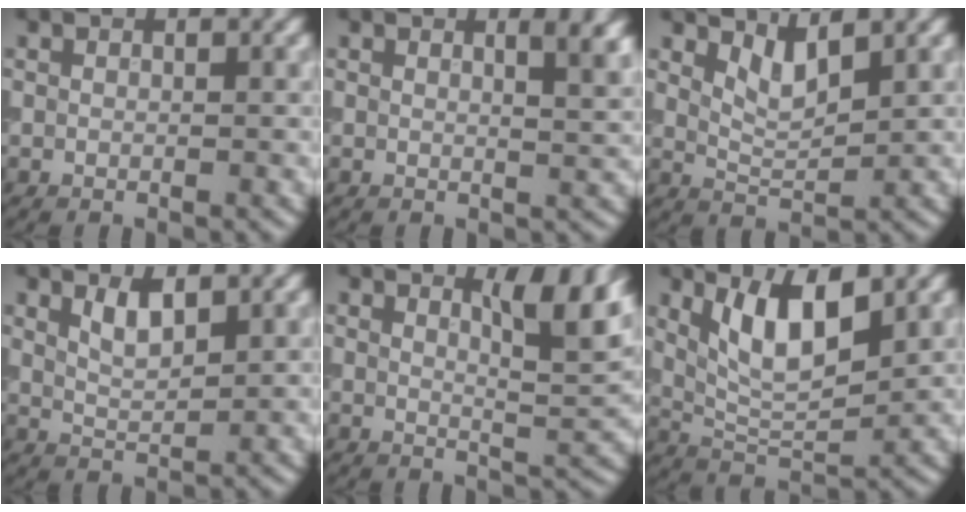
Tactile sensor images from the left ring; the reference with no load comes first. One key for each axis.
{"total": 2.8, "fx": 1.4, "fy": 0.9, "fz": 2.3, "tx": -0.015, "ty": 0.000, "tz": 0.018}
{"total": 2.5, "fx": 1.7, "fy": 0.7, "fz": 1.7, "tx": -0.037, "ty": -0.010, "tz": 0.038}
{"total": 2.4, "fx": 1.4, "fy": 0.8, "fz": 1.8, "tx": -0.036, "ty": -0.003, "tz": 0.028}
{"total": 5.7, "fx": 2.8, "fy": 1.5, "fz": 4.7, "tx": -0.058, "ty": -0.004, "tz": 0.041}
{"total": 6.1, "fx": 2.5, "fy": 2.2, "fz": 5.2, "tx": -0.098, "ty": -0.004, "tz": 0.050}